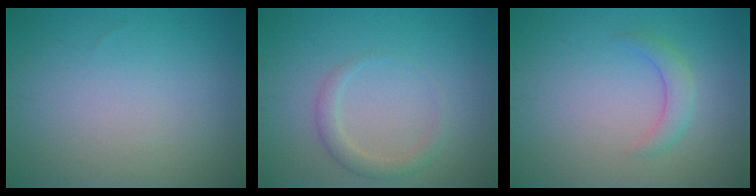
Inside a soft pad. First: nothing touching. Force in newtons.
{"total": 1.9, "press": 1.9, "slide": 0.2}
{"total": 1.9, "press": 1.9, "slide": 0.2}